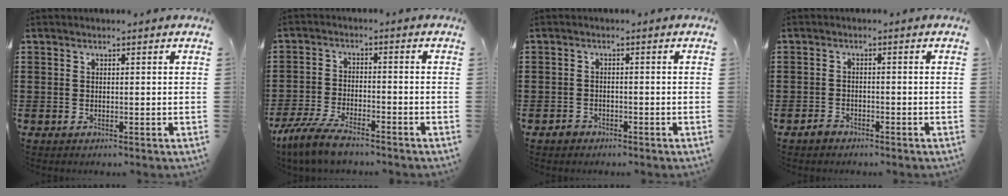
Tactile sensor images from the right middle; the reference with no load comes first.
{"total": 6.0, "force": [-5.1, 1.3, 2.9], "torque": [-0.074, -0.002, -0.101]}
{"total": 1.5, "force": [-1.2, 0.9, 0.3], "torque": [-0.010, 0.002, -0.027]}
{"total": 1.8, "force": [-1.4, 0.9, 0.6], "torque": [-0.015, 0.003, -0.030]}